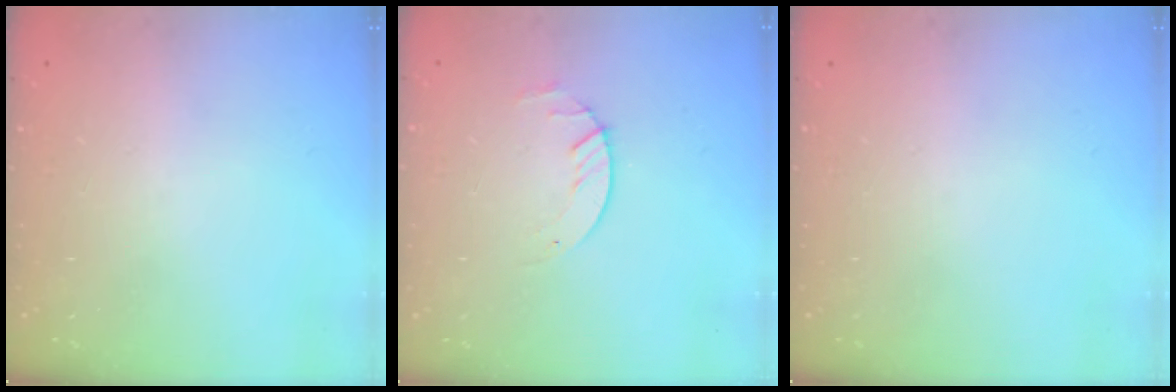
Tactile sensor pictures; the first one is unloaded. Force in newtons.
{"total": 1.4, "press": 1.4, "slide": 0.2}
{"total": 0.0}